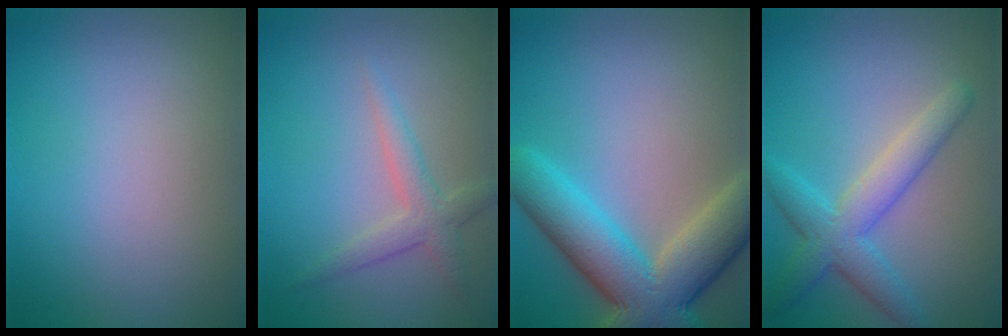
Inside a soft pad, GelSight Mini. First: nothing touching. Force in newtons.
{"total": 2.4, "press": 2.4, "slide": 0.1}
{"total": 9.2, "press": 9.2, "slide": 0.4}
{"total": 4.7, "press": 4.7, "slide": 0.1}